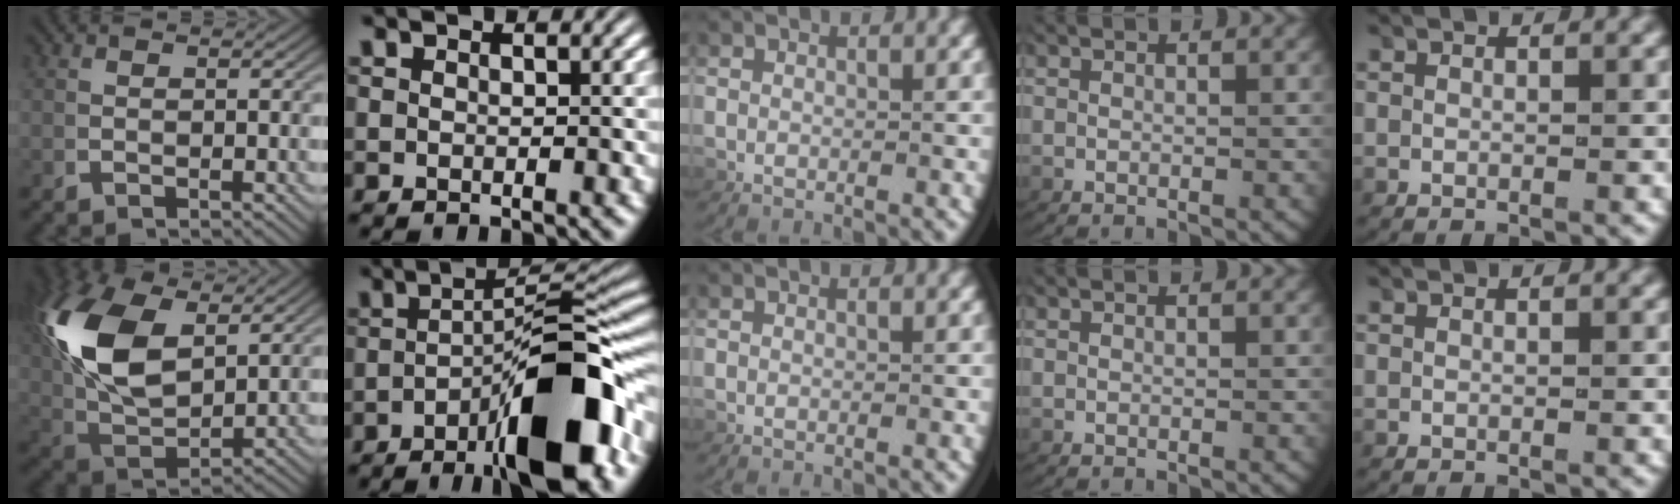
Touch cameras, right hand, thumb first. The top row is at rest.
{"thumb": {"total": 11.4, "force": [2.3, 6.7, 8.9], "torque": [-0.218, -0.028, 0.061]}, "index": {"total": 11.1, "force": [-4.0, 2.5, 10.1], "torque": [-0.132, -0.014, -0.049]}}